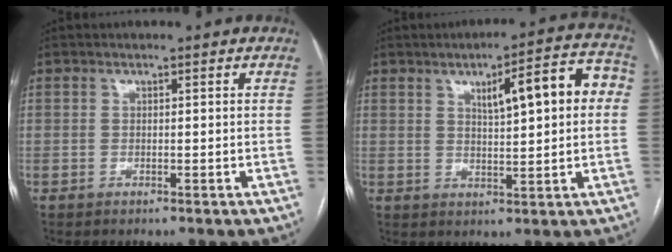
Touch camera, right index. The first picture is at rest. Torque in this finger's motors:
{"motor_torque": [0.35, 0.09, 0.24, 0.05]}